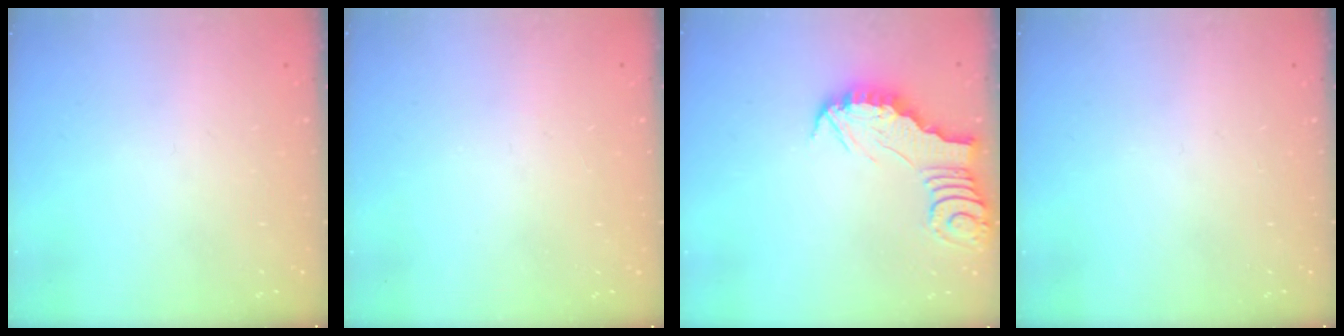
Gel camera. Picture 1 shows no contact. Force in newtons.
{"total": 0.0}
{"total": 2.6, "press": 2.6, "slide": 0.2}
{"total": 0.0}